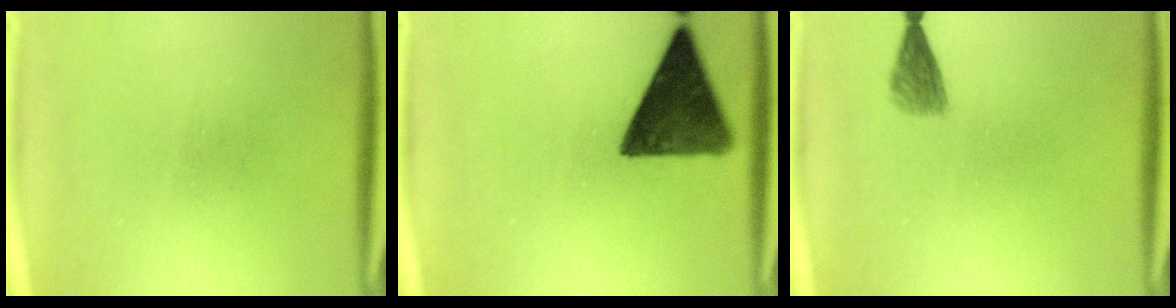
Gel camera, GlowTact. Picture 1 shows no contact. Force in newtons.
{"total": 12.8}
{"total": 2.2}